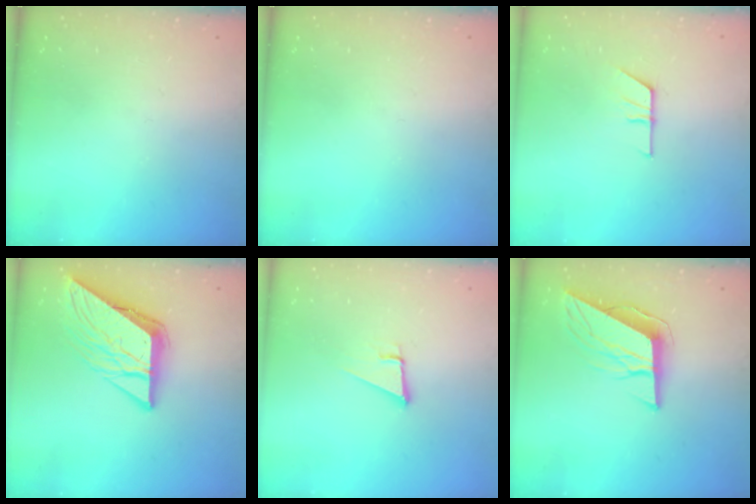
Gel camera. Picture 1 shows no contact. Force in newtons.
{"total": 0.0}
{"total": 5.1, "press": 5.1, "slide": 0.4}
{"total": 10.9, "press": 10.8, "slide": 1.1}
{"total": 4.4, "press": 3.8, "slide": 2.3}
{"total": 10.5, "press": 10.2, "slide": 2.4}